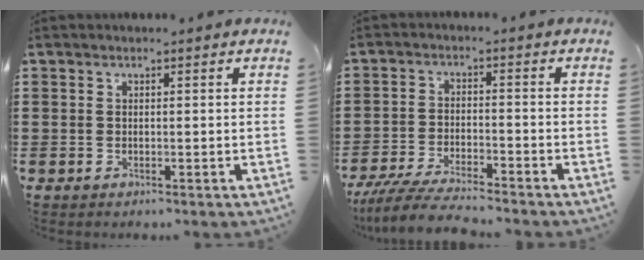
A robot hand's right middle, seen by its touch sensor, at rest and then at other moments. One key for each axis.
{"total": 5.9, "fx": -5.4, "fy": 0.5, "fz": 2.2, "tx": -0.054, "ty": -0.009, "tz": -0.106}